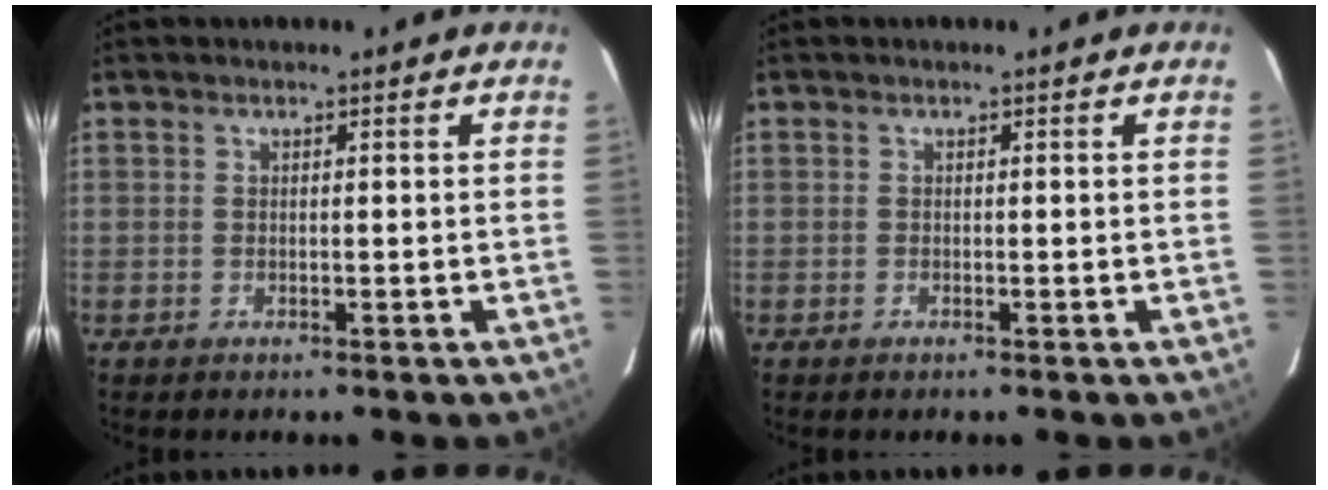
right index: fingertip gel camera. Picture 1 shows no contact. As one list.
[{"total": 0.0}]